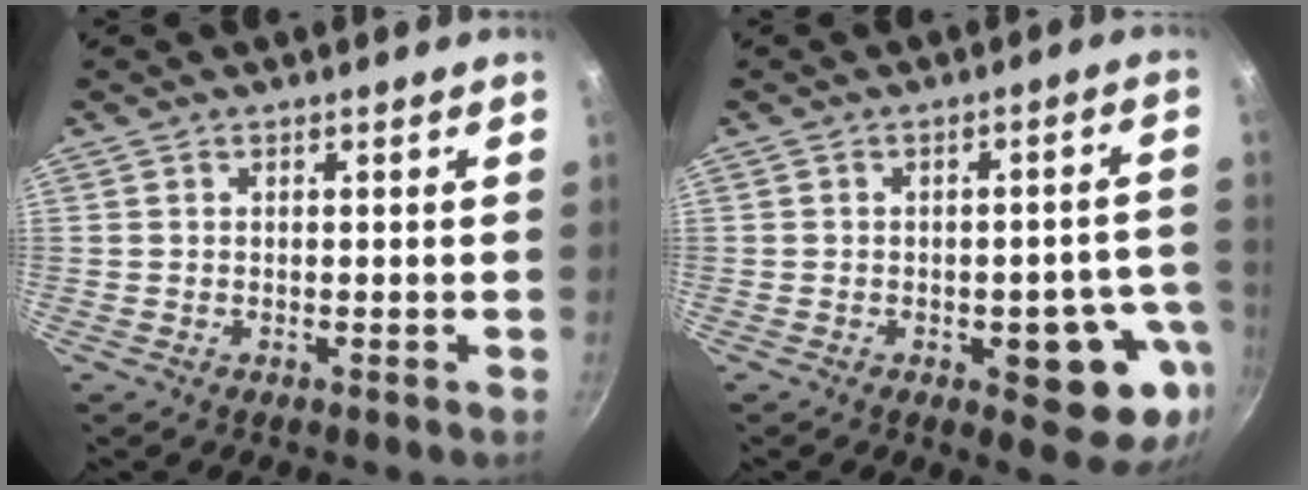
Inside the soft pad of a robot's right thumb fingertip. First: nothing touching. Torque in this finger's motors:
{"motor_torque": [1.32, 1.41, -0.09, 0.01, 0.18]}